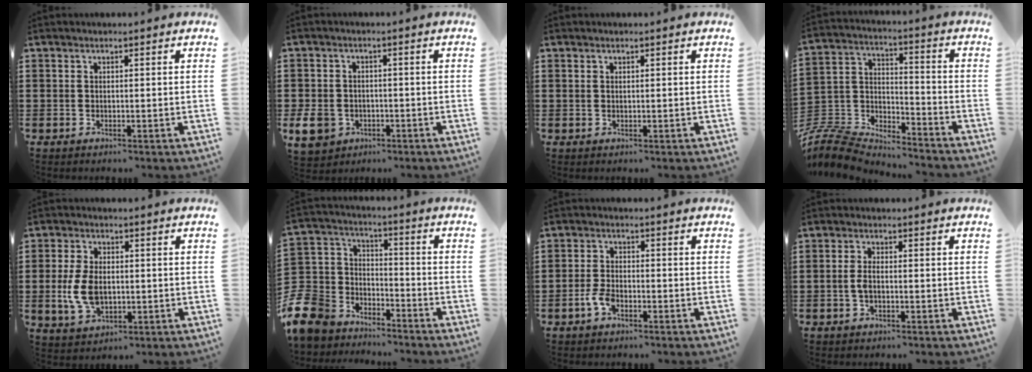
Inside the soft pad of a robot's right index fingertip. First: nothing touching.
{"total": 4.9, "force": [-2.3, 3.9, 1.9], "torque": [-0.073, -0.003, -0.051]}
{"total": 0.0}
{"total": 7.6, "force": [-7.3, 1.8, 1.2], "torque": [-0.050, -0.003, -0.154]}
{"total": 6.9, "force": [-0.5, 4.3, 5.3], "torque": [-0.136, -0.001, -0.017]}
{"total": 9.2, "force": [-6.4, 6.3, 1.8], "torque": [-0.089, 0.011, -0.130]}
{"total": 3.2, "force": [-1.7, 1.6, 2.1], "torque": [-0.060, -0.004, -0.038]}
{"total": 2.2, "force": [-0.7, 0.8, 1.9], "torque": [-0.044, -0.002, -0.017]}